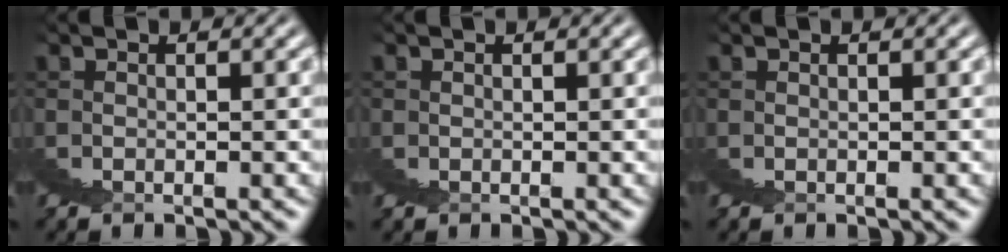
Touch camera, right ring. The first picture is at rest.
{"total": 1.0, "force": [0.7, 0.7, -0.4], "torque": [0.015, 0.001, 0.007]}
{"total": 0.0}